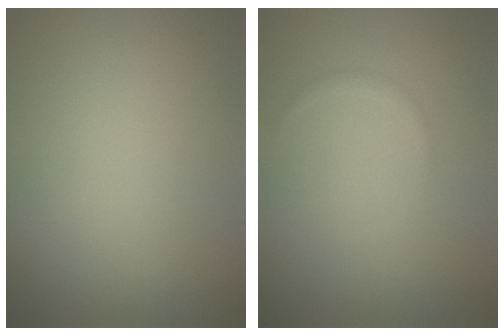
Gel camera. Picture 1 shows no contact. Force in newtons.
{"total": 0.6, "press": 0.6, "slide": 0.0}